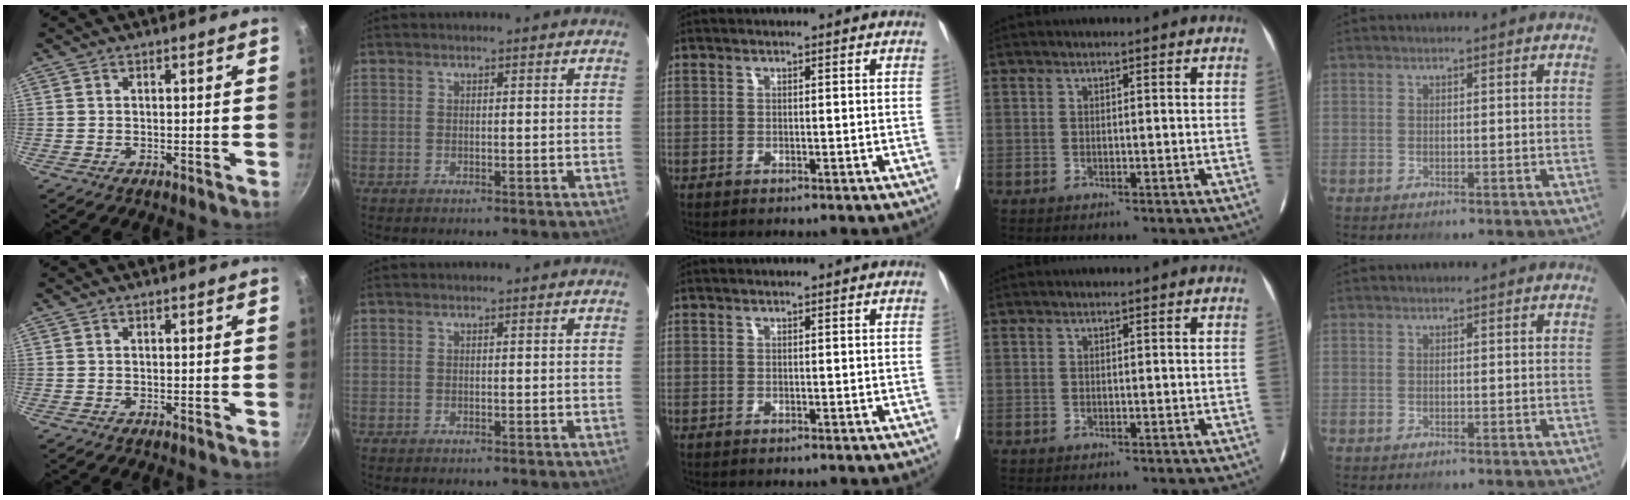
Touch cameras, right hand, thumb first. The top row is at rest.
{}